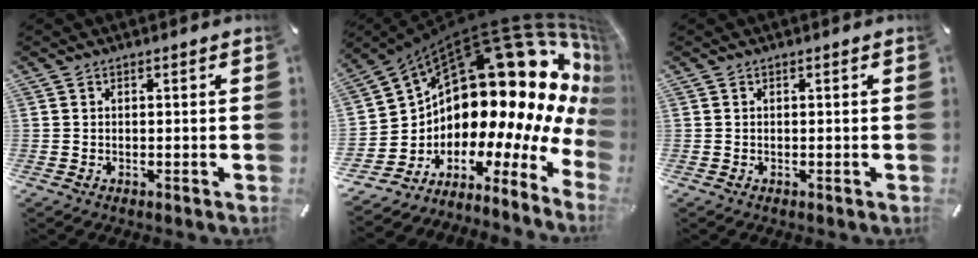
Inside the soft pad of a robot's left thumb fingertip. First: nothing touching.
{"total": 24.1, "force": [9.1, 13.5, 17.8], "torque": [-0.252, -0.142, 0.186]}
{"total": 0.0}